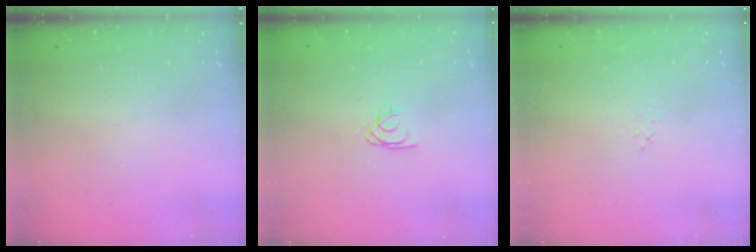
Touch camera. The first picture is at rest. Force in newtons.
{"total": 2.5, "press": 2.5, "slide": 0.1}
{"total": 2.9, "press": 2.9, "slide": 0.3}